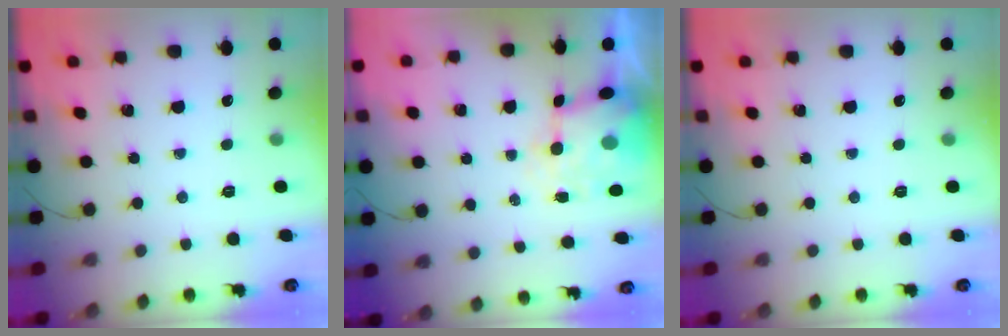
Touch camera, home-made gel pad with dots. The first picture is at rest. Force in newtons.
{"total": 6.0, "press": 5.8, "slide": 1.6}
{"total": 0.0}